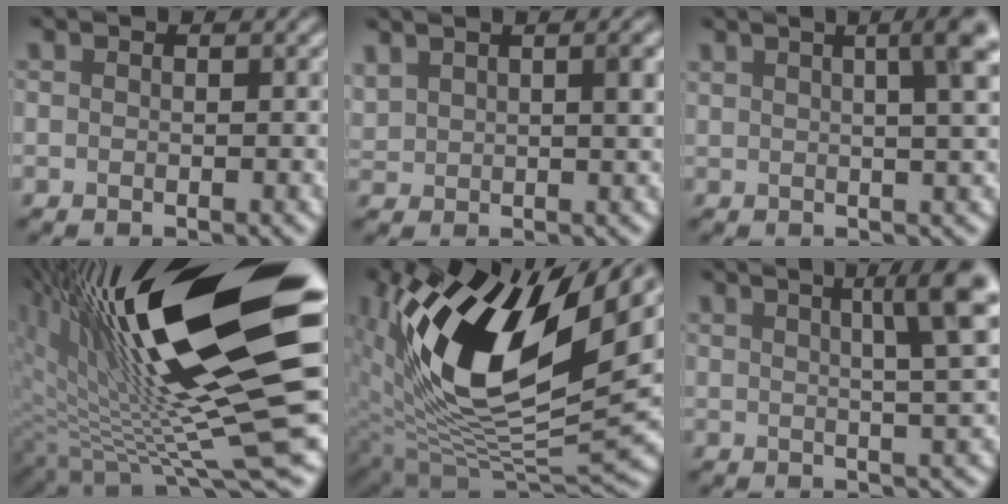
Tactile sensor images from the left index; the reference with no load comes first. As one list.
[{"total": 4.3, "force": [2.1, 1.7, 3.3], "torque": [-0.060, 0.037, 0.042]}, {"total": 5.7, "force": [2.3, 1.5, 5.0], "torque": [-0.043, 0.039, 0.025]}, {"total": 17.3, "force": [4.3, 3.9, 16.3], "torque": [-0.280, -0.011, 0.104]}, {"total": 13.9, "force": [4.1, 6.2, 11.8], "torque": [-0.241, 0.002, 0.096]}, {"total": 5.9, "force": [2.4, 0.7, 5.4], "torque": [-0.061, 0.025, 0.049]}]